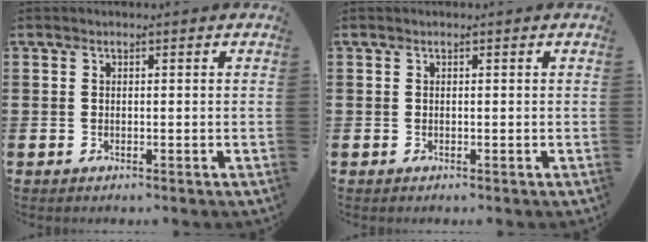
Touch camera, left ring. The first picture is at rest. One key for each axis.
{"total": 0.0}